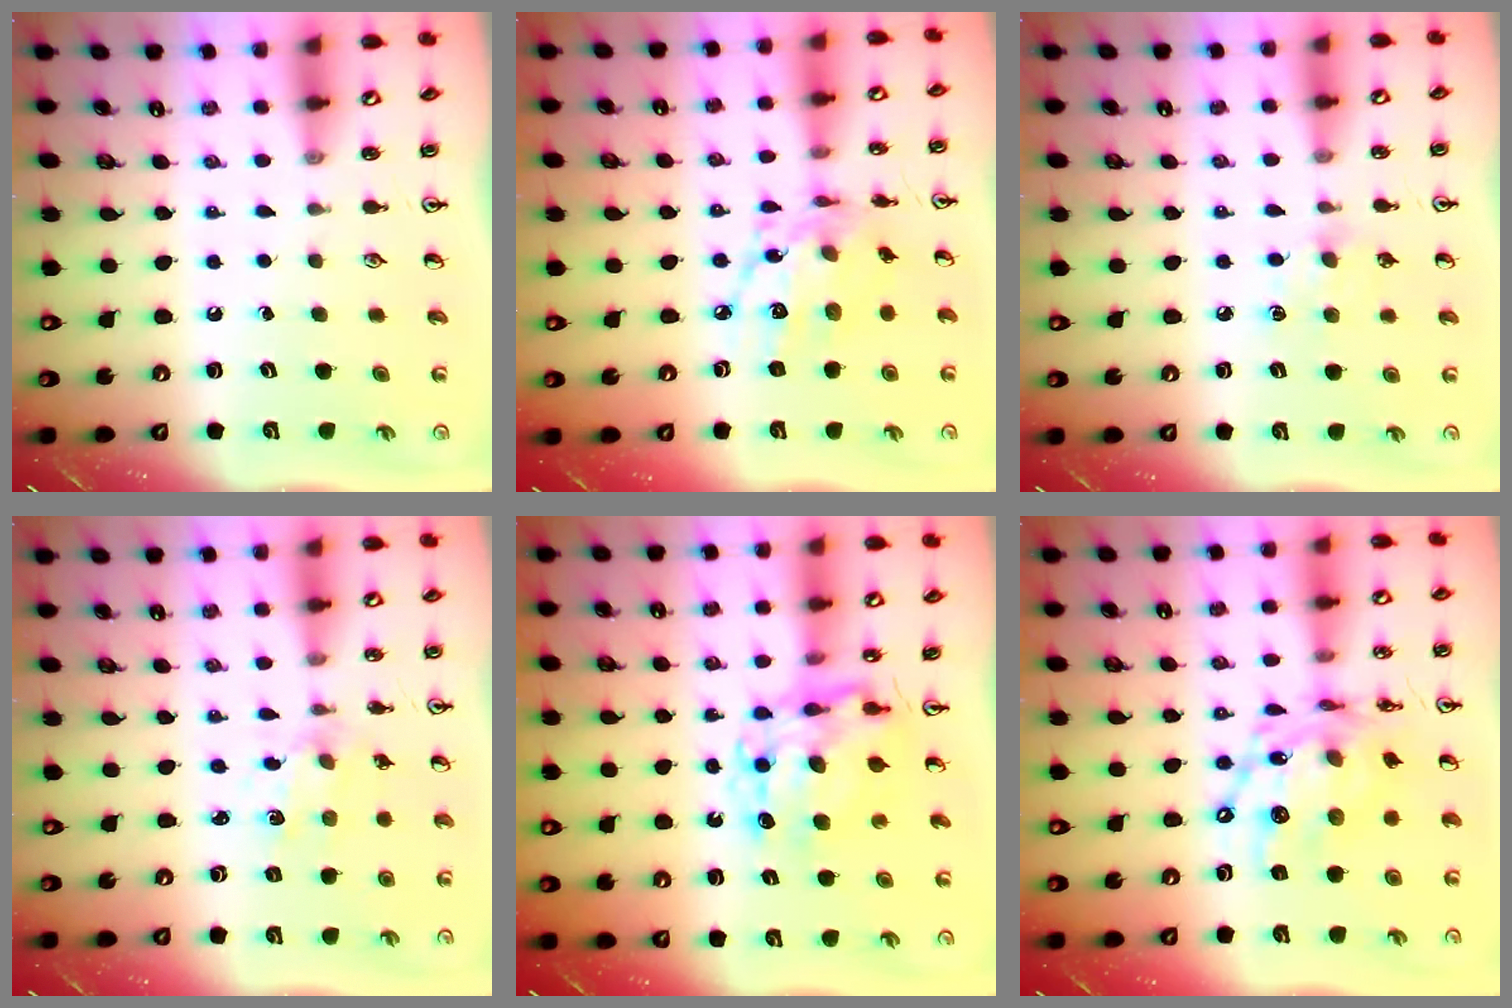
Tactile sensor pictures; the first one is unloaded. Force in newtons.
{"total": 13.8, "press": 13.8, "slide": 0.8}
{"total": 6.9, "press": 6.9, "slide": 0.7}
{"total": 1.9, "press": 1.9, "slide": 0.5}
{"total": 10.0, "press": 10.0, "slide": 0.8}
{"total": 15.9, "press": 15.8, "slide": 1.1}